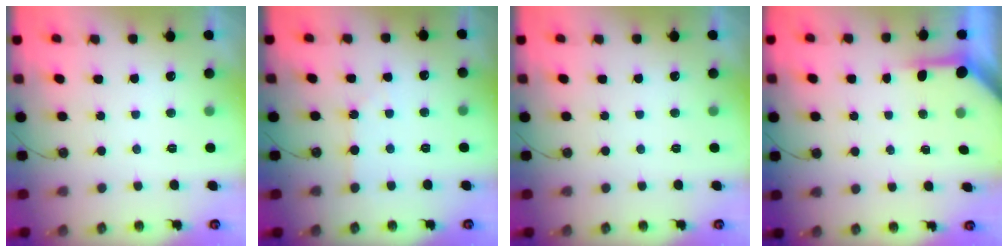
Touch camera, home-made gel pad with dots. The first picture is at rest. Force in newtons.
{"total": 2.9, "press": 2.9, "slide": 0.5}
{"total": 0.0}
{"total": 3.8, "press": 3.8, "slide": 0.3}